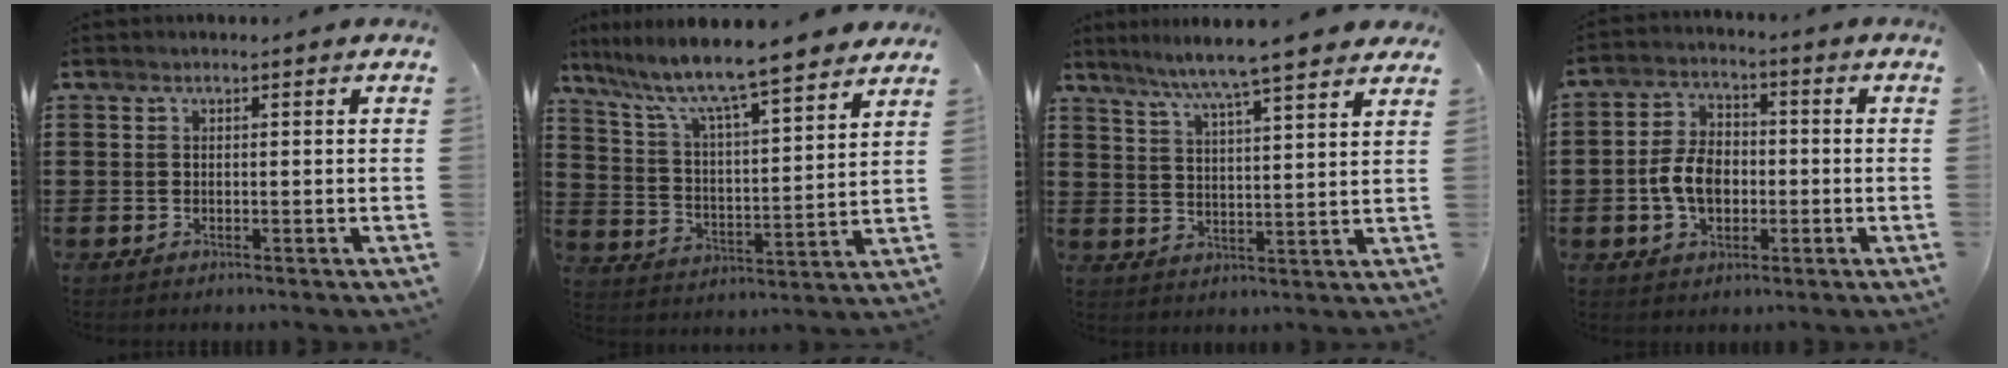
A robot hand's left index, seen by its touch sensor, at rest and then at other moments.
{"total": 8.3, "force": [7.3, 0.5, 3.9], "torque": [-0.107, -0.049, 0.119]}
{"total": 6.4, "force": [5.7, -0.8, 2.8], "torque": [-0.076, -0.032, 0.095]}
{"total": 7.0, "force": [-1.4, 4.7, 5.0], "torque": [-0.120, 0.004, -0.033]}